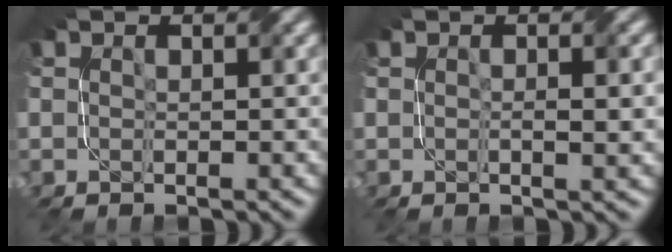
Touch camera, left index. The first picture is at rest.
{"total": 1.7, "force": [0.0, 0.3, 1.7], "torque": [-0.026, 0.000, 0.002]}